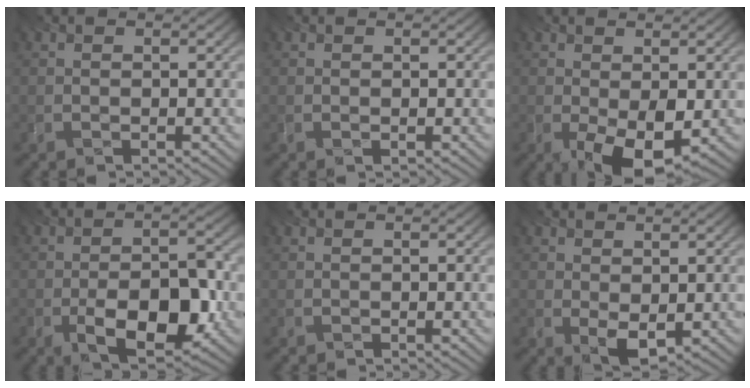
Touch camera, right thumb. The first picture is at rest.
{"total": 0.0}
{"total": 6.4, "force": [-1.7, 2.7, 5.5], "torque": [-0.097, -0.004, -0.022]}
{"total": 10.3, "force": [-4.1, 4.9, 8.1], "torque": [-0.130, -0.007, -0.070]}
{"total": 0.0}
{"total": 3.0, "force": [0.1, 1.6, 2.5], "torque": [-0.052, -0.001, 0.009]}